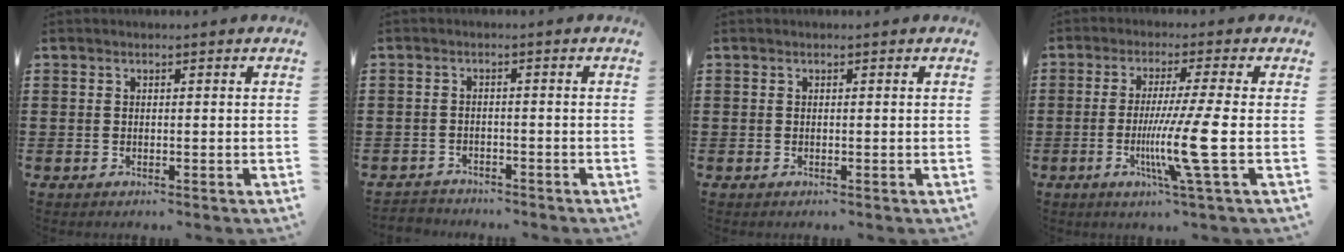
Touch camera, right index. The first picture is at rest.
{"total": 1.8, "force": [-1.8, 0.4, -0.2], "torque": [-0.003, 0.002, -0.041]}
{"total": 0.0}
{"total": 10.6, "force": [-2.2, -0.9, 10.4], "torque": [-0.203, -0.031, -0.048]}